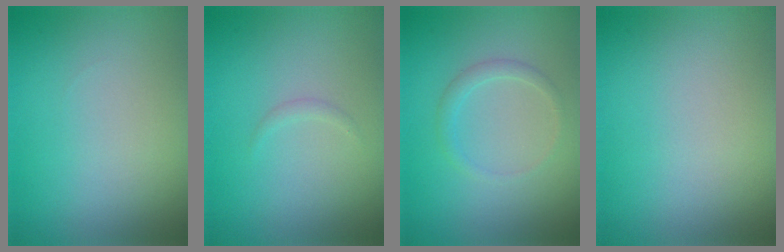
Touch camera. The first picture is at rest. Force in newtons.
{"total": 0.5, "press": 0.5, "slide": 0.0}
{"total": 1.3, "press": 1.3, "slide": 0.0}
{"total": 0.0}